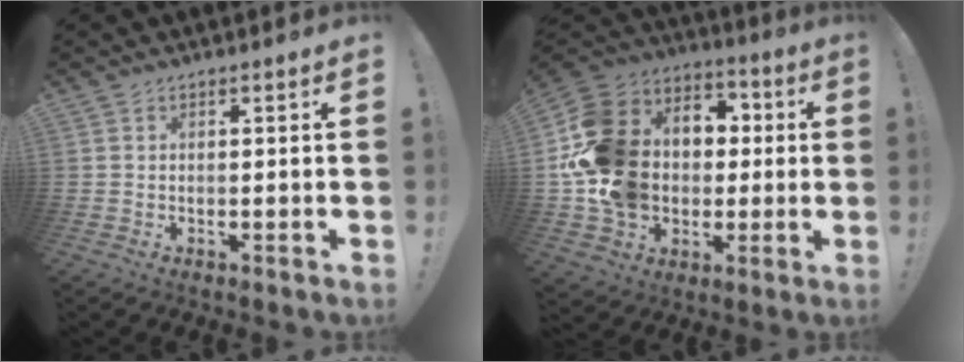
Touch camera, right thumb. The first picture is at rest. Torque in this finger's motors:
{"motor_torque": [2.60, 2.40, 2.14, -0.46, 0.65]}